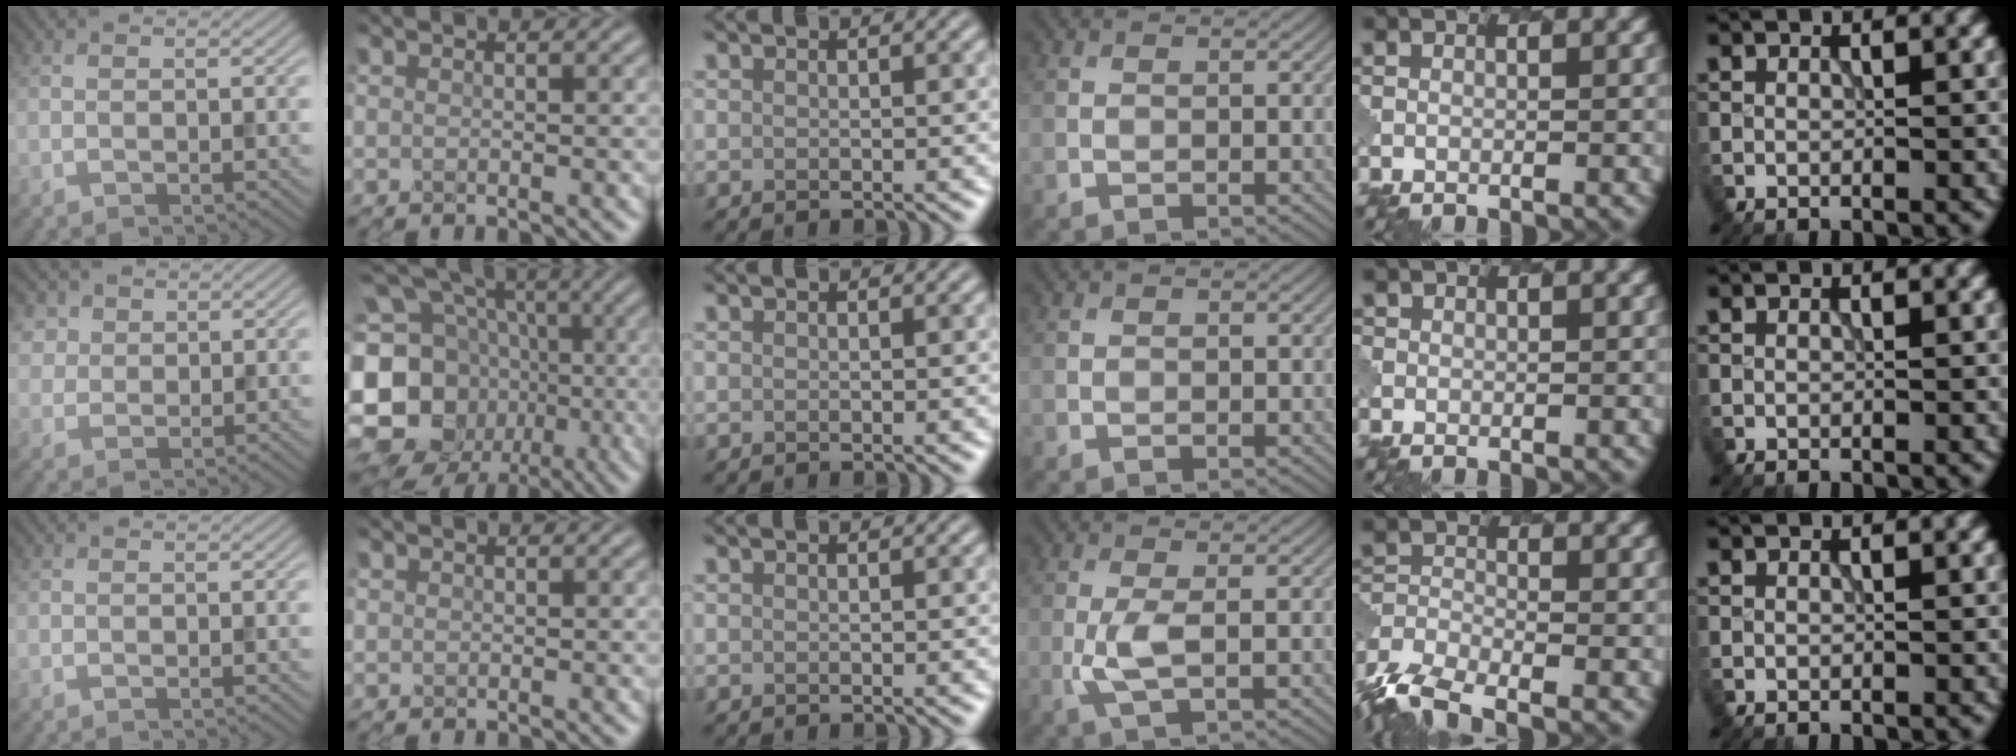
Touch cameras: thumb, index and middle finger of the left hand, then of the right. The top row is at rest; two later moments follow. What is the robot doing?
{"motion": "extract", "object": "pen bag"}